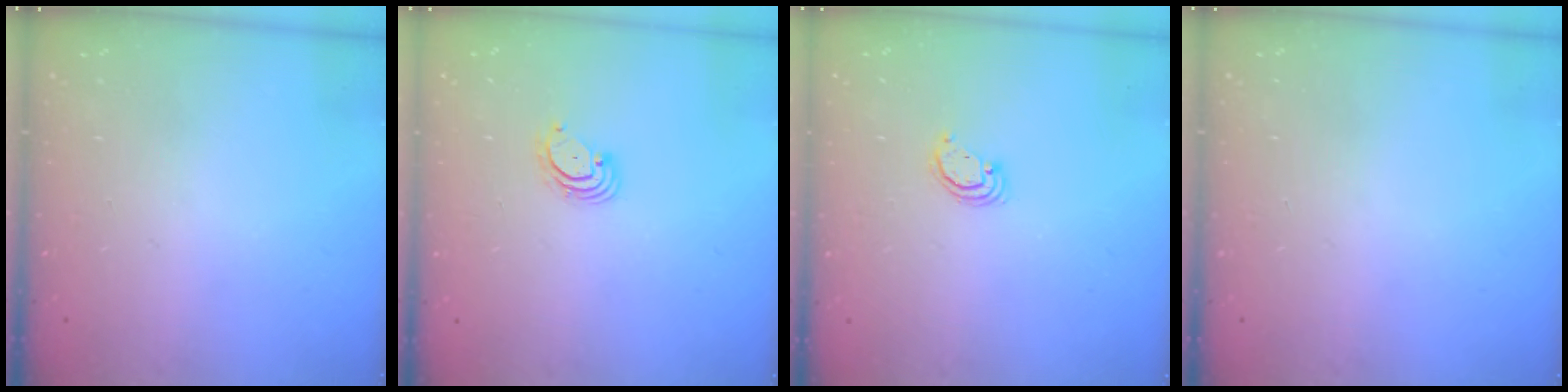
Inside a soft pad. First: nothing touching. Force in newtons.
{"total": 2.9, "press": 2.9, "slide": 0.4}
{"total": 2.5, "press": 2.5, "slide": 0.2}
{"total": 0.0}